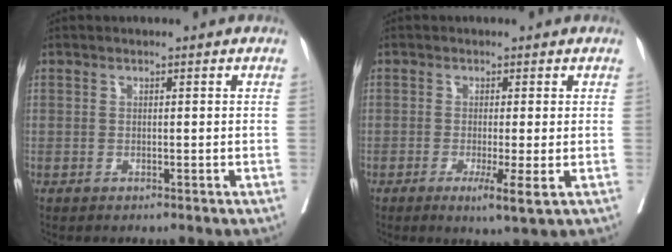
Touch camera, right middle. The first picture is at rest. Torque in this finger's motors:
{"motor_torque": [0.89, -1.11, 0.04, 0.04]}